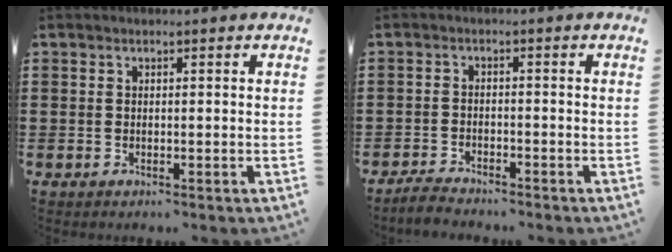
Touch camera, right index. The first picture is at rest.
{"total": 2.4, "force": [-2.4, 0.2, 0.1], "torque": [-0.007, 0.005, -0.051]}